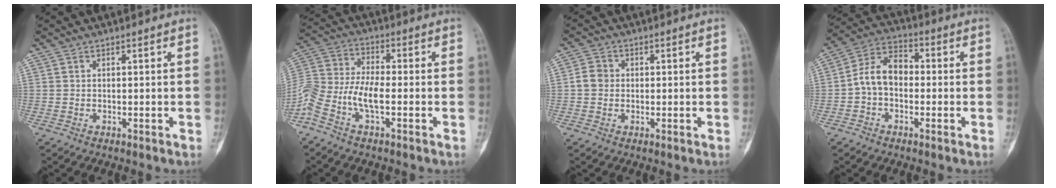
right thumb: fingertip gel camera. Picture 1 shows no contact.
{"total": 10.9, "force": [-4.3, 4.4, 9.1], "torque": [-0.206, 0.028, -0.090]}
{"total": 3.4, "force": [0.0, 3.0, 1.5], "torque": [-0.019, 0.008, -0.007]}
{"total": 9.0, "force": [-1.0, 6.3, 6.4], "torque": [-0.101, 0.034, -0.033]}